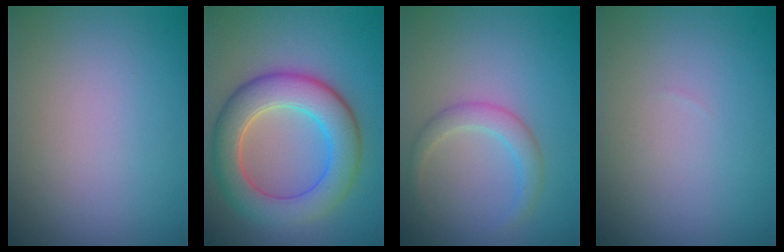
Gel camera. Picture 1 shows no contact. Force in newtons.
{"total": 7.4, "press": 7.4, "slide": 0.4}
{"total": 2.3, "press": 2.2, "slide": 0.3}
{"total": 0.0}